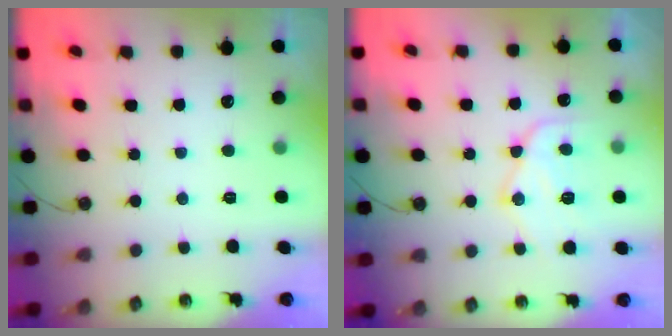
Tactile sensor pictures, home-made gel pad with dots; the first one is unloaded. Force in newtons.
{"total": 15.4, "press": 15.4, "slide": 1.1}